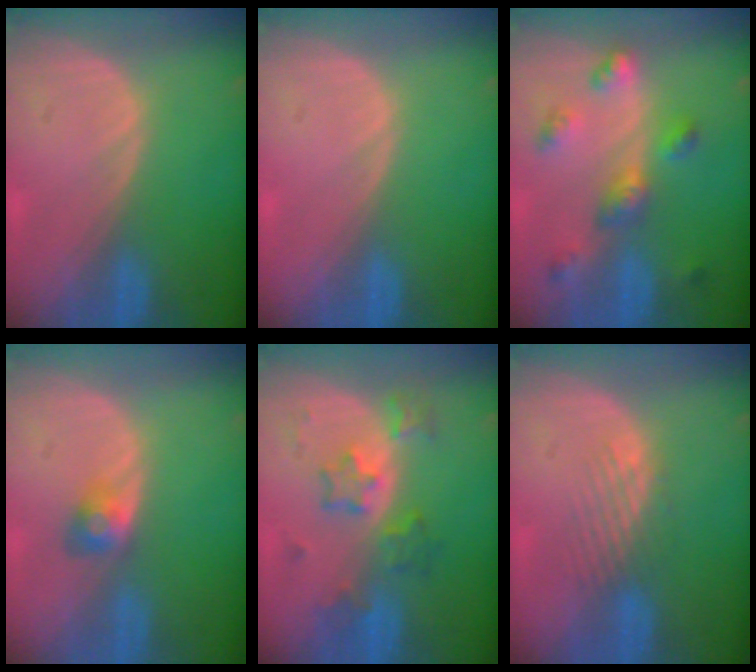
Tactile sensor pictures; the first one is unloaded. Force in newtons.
{"total": 0.0}
{"total": 6.5, "press": 5.9, "slide": 2.7}
{"total": 2.8, "press": 2.5, "slide": 1.2}
{"total": 6.0, "press": 5.8, "slide": 1.6}
{"total": 3.4, "press": 2.8, "slide": 1.9}